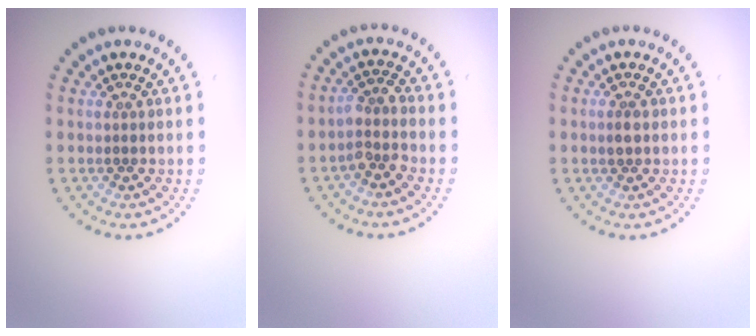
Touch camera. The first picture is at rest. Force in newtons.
{"total": 2.1, "press": 1.6, "slide": 1.3}
{"total": 1.1, "press": 1.1, "slide": 0.1}